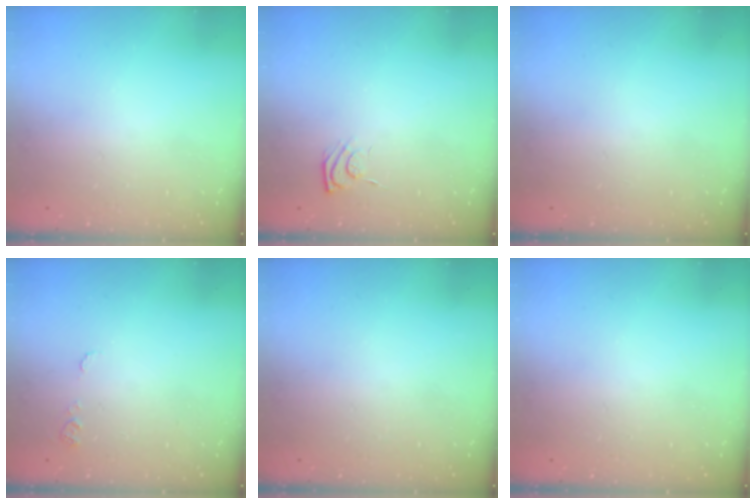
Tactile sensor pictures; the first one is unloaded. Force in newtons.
{"total": 4.9, "press": 4.7, "slide": 1.1}
{"total": 0.0}
{"total": 5.3, "press": 5.2, "slide": 0.5}
{"total": 0.0}
{"total": 0.0}